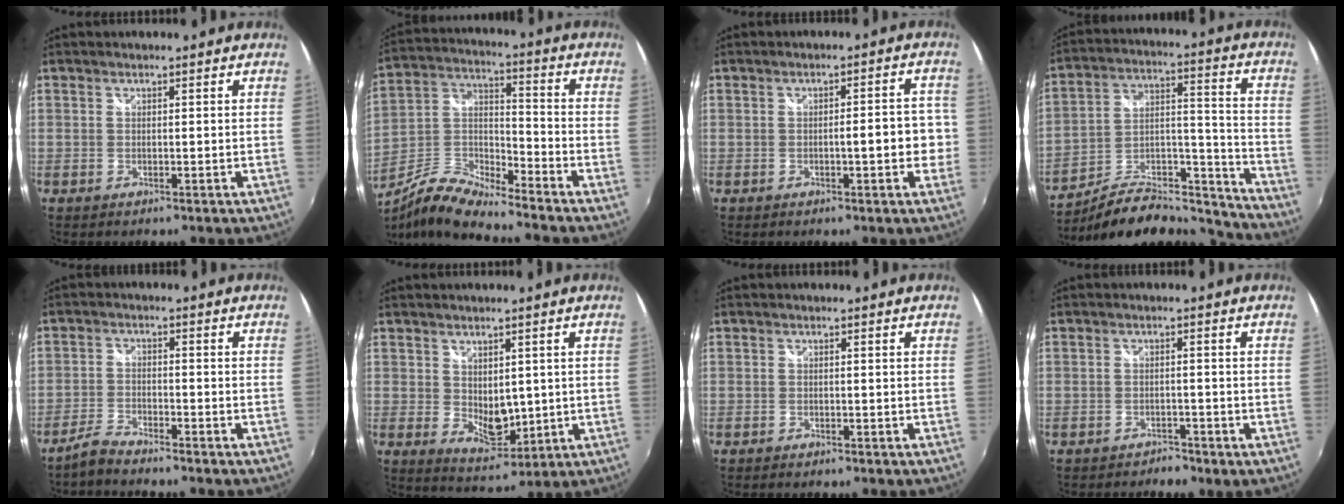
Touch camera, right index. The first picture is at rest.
{"total": 11.0, "force": [-8.5, 1.9, 6.7], "torque": [-0.148, -0.001, -0.173]}
{"total": 5.3, "force": [-0.9, 1.5, 5.0], "torque": [-0.071, 0.007, -0.009]}
{"total": 19.9, "force": [-16.9, 6.4, 8.4], "torque": [-0.128, 0.028, -0.247]}
{"total": 3.9, "force": [-3.7, 0.5, 1.2], "torque": [-0.040, -0.003, -0.075]}
{"total": 6.1, "force": [1.0, 4.1, 4.4], "torque": [-0.068, -0.013, 0.028]}
{"total": 1.0, "force": [-1.0, 0.3, 0.1], "torque": [-0.007, -0.008, -0.018]}
{"total": 2.6, "force": [-2.4, 1.0, 0.4], "torque": [-0.011, -0.007, -0.036]}